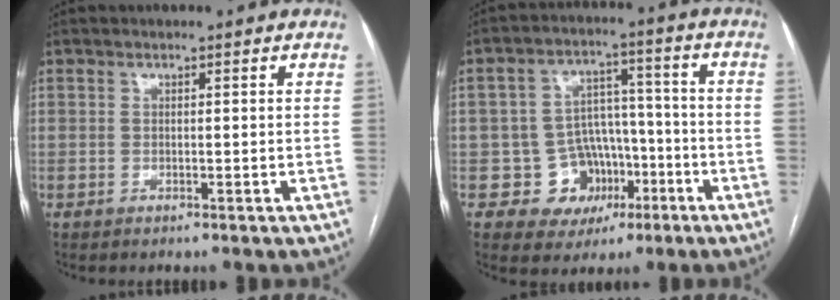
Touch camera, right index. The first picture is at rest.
{"total": 9.2, "force": [-3.3, 8.3, 2.1], "torque": [-0.014, 0.034, -0.039]}